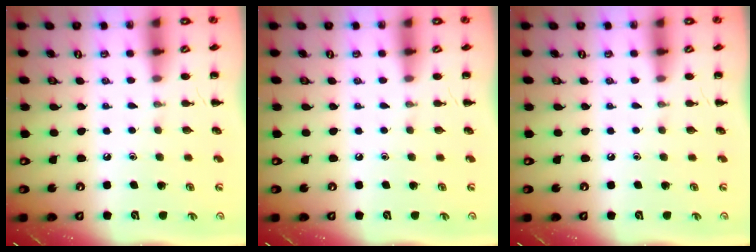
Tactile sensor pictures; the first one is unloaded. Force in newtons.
{"total": 0.0}
{"total": 0.0}